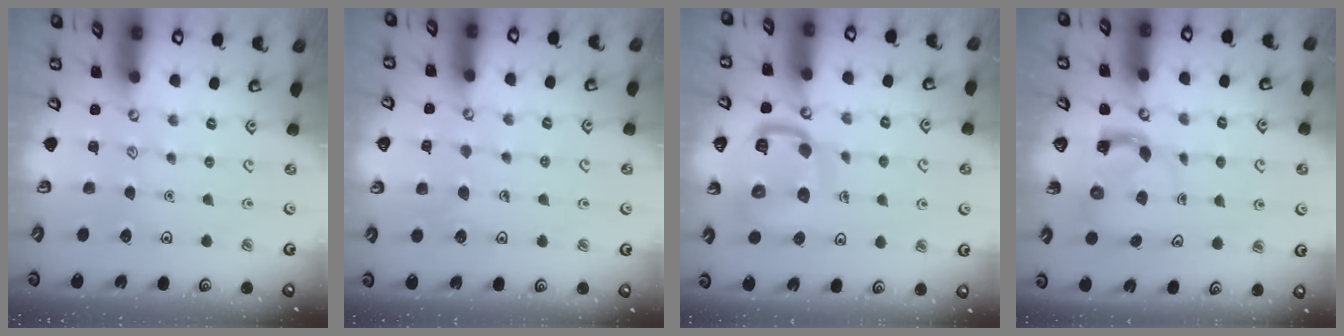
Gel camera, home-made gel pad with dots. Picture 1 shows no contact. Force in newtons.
{"total": 4.3, "press": 4.3, "slide": 0.3}
{"total": 14.9, "press": 14.8, "slide": 1.6}
{"total": 4.0, "press": 3.9, "slide": 0.4}